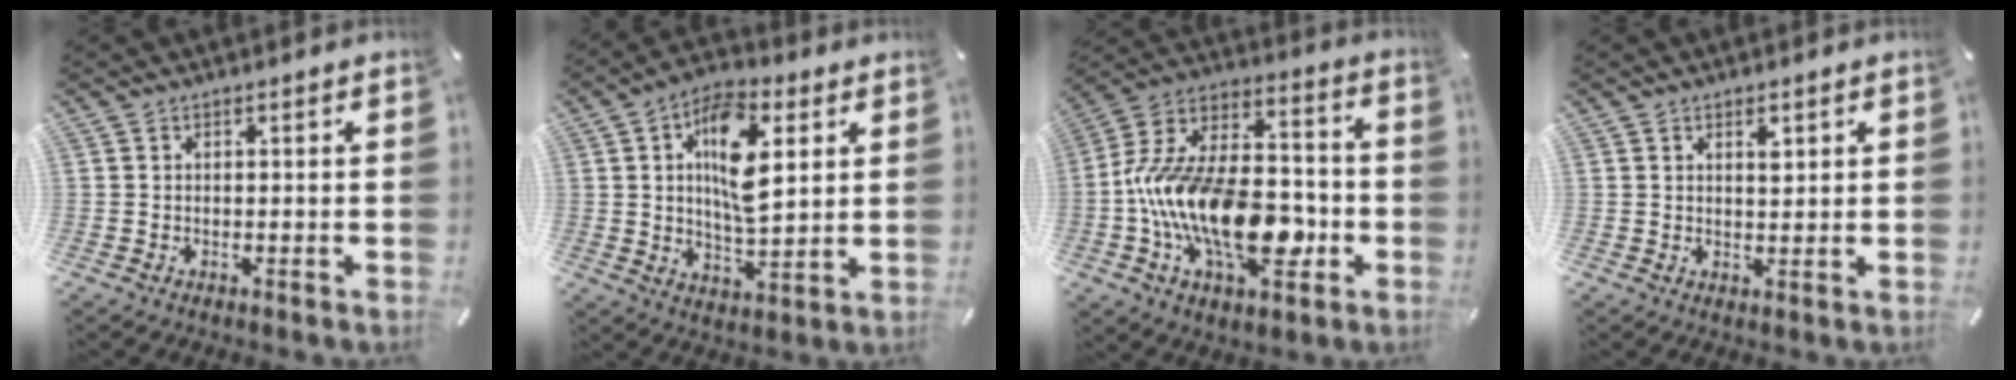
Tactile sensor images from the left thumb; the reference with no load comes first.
{"total": 13.3, "force": [4.1, 6.6, 10.8], "torque": [-0.184, -0.006, 0.066]}
{"total": 21.7, "force": [-6.3, 12.8, 16.3], "torque": [-0.321, 0.024, -0.101]}
{"total": 2.5, "force": [1.4, 1.2, 1.7], "torque": [-0.013, -0.009, 0.020]}